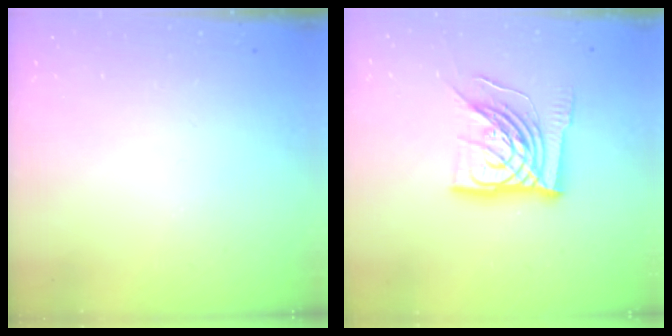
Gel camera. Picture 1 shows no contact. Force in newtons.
{"total": 17.6, "press": 17.5, "slide": 1.9}